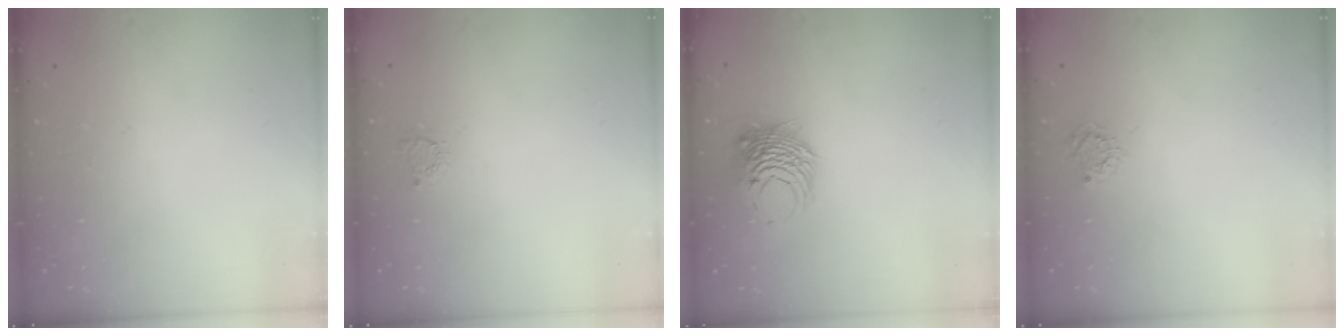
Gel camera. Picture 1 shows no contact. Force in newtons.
{"total": 2.2, "press": 2.2, "slide": 0.3}
{"total": 9.8, "press": 9.8, "slide": 0.7}
{"total": 3.7, "press": 3.7, "slide": 0.3}